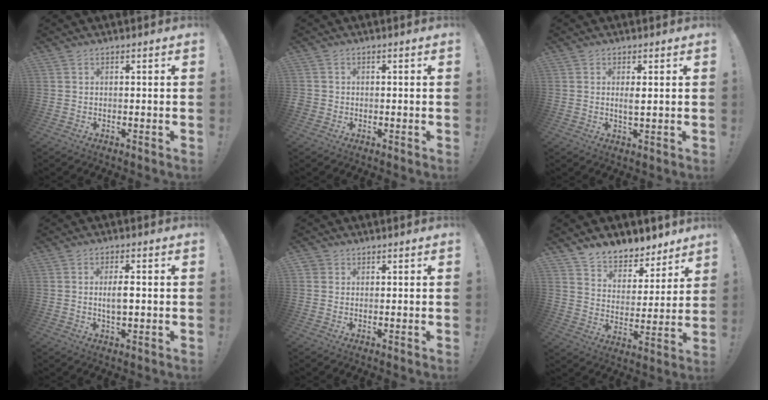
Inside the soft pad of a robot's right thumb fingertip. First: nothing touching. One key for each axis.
{"total": 1.7, "fx": -0.4, "fy": 1.6, "fz": 0.5, "tx": -0.015, "ty": 0.007, "tz": -0.005}
{"total": 2.3, "fx": 0.6, "fy": 0.5, "fz": 2.1, "tx": -0.027, "ty": -0.009, "tz": 0.007}
{"total": 4.5, "fx": 0.1, "fy": 1.8, "fz": 4.2, "tx": -0.068, "ty": -0.003, "tz": -0.003}
{"total": 1.8, "fx": 1.2, "fy": 1.3, "fz": 0.4, "tx": -0.001, "ty": -0.005, "tz": 0.021}
{"total": 8.0, "fx": 6.9, "fy": 3.9, "fz": 1.0, "tx": -0.025, "ty": -0.065, "tz": 0.133}